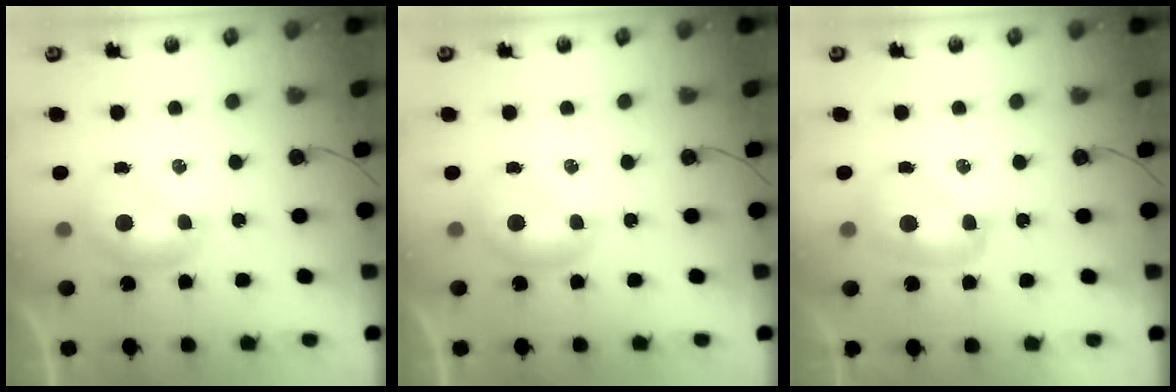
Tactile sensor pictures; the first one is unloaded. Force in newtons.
{"total": 0.0}
{"total": 2.3, "press": 2.3, "slide": 0.3}